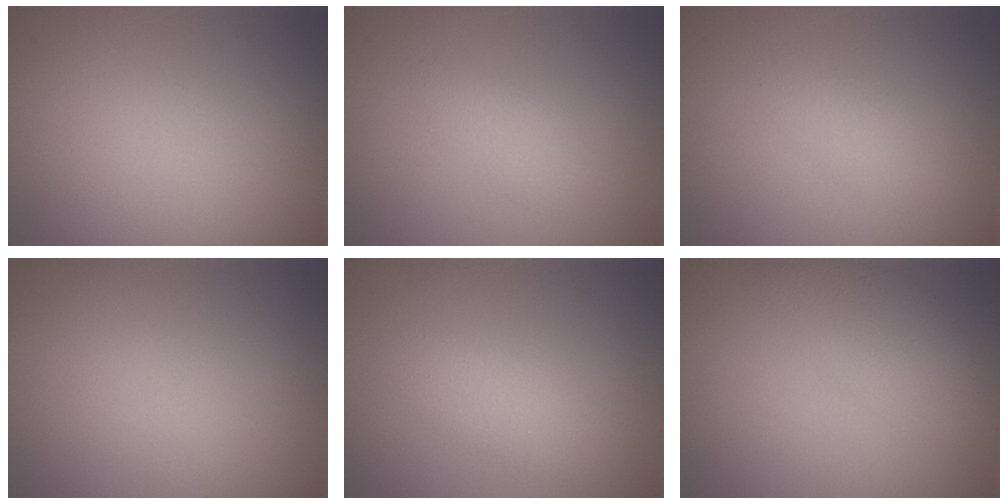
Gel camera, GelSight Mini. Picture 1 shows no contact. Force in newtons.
{"total": 1.3, "press": 1.3, "slide": 0.1}
{"total": 1.4, "press": 1.3, "slide": 0.1}
{"total": 0.0}
{"total": 1.9, "press": 1.9, "slide": 0.1}
{"total": 3.5, "press": 3.5, "slide": 0.2}